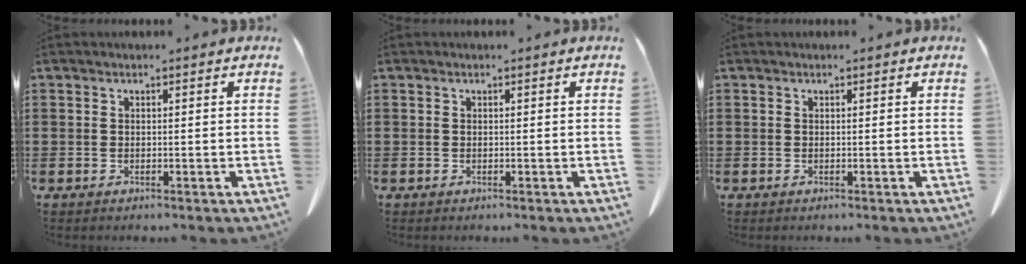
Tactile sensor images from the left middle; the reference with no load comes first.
{"total": 0.0}
{"total": 0.0}